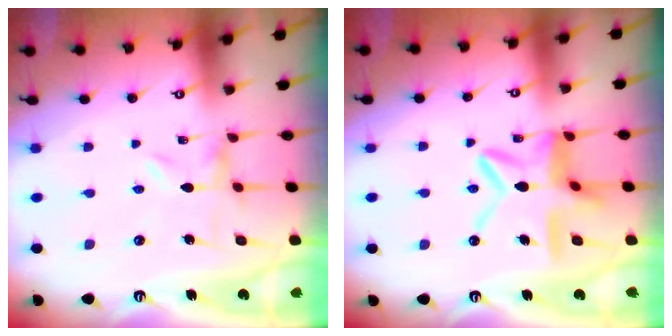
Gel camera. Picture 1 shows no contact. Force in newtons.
{"total": 14.1, "press": 14.0, "slide": 1.3}